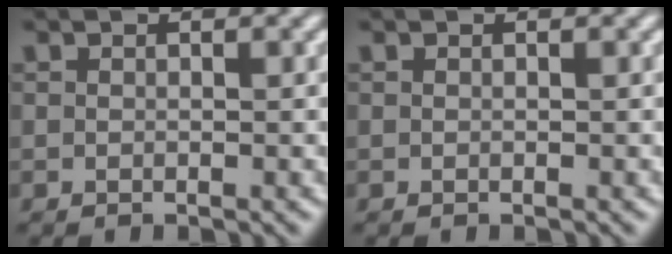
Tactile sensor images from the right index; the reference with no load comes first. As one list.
[{"total": 0.0}]